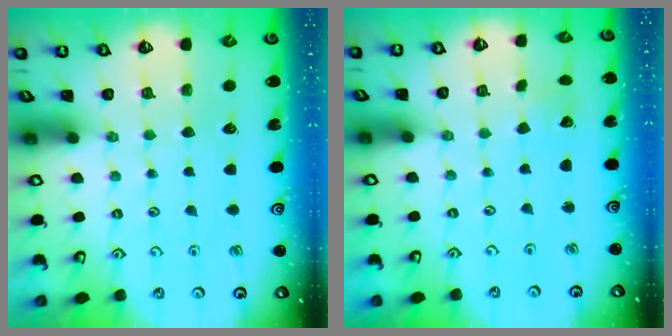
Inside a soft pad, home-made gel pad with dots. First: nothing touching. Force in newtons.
{"total": 2.3, "press": 2.3, "slide": 0.3}